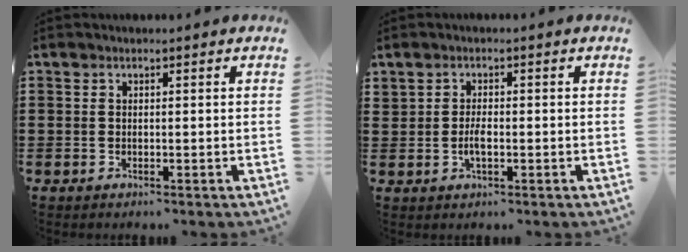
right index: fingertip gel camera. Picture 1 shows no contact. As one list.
[{"total": 2.1, "force": [-0.4, 0.8, 1.9], "torque": [-0.044, -0.006, -0.010]}]